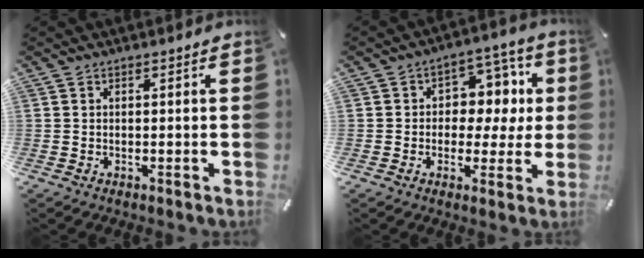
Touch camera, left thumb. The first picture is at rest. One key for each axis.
{"total": 9.1, "fx": 0.7, "fy": 7.7, "fz": 4.7, "tx": -0.053, "ty": -0.005, "tz": 0.011}